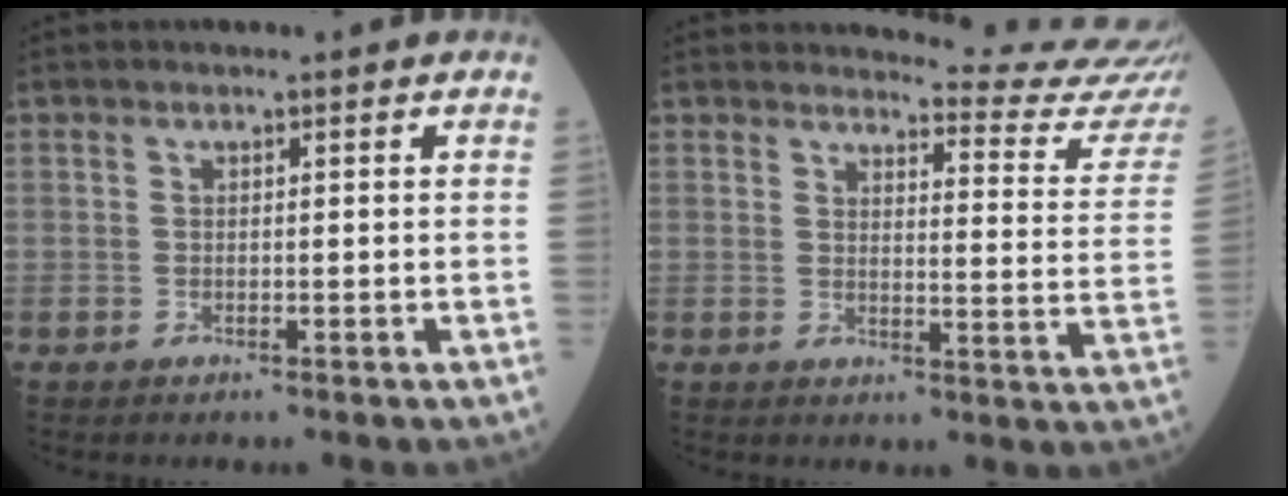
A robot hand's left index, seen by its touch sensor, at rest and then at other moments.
{"total": 15.0, "force": [15.0, -0.8, 1.5], "torque": [-0.006, -0.133, 0.143]}